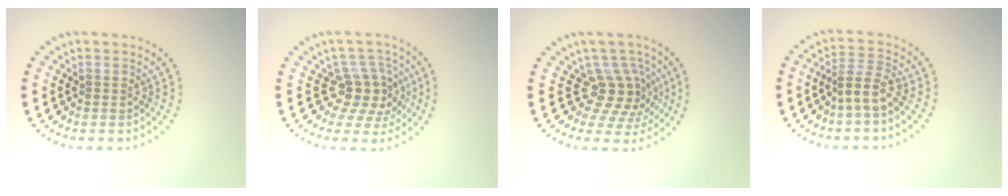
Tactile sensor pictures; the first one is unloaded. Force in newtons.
{"total": 3.6, "press": 3.0, "slide": 2.0}
{"total": 3.9, "press": 2.9, "slide": 2.6}
{"total": 2.7, "press": 1.9, "slide": 1.9}